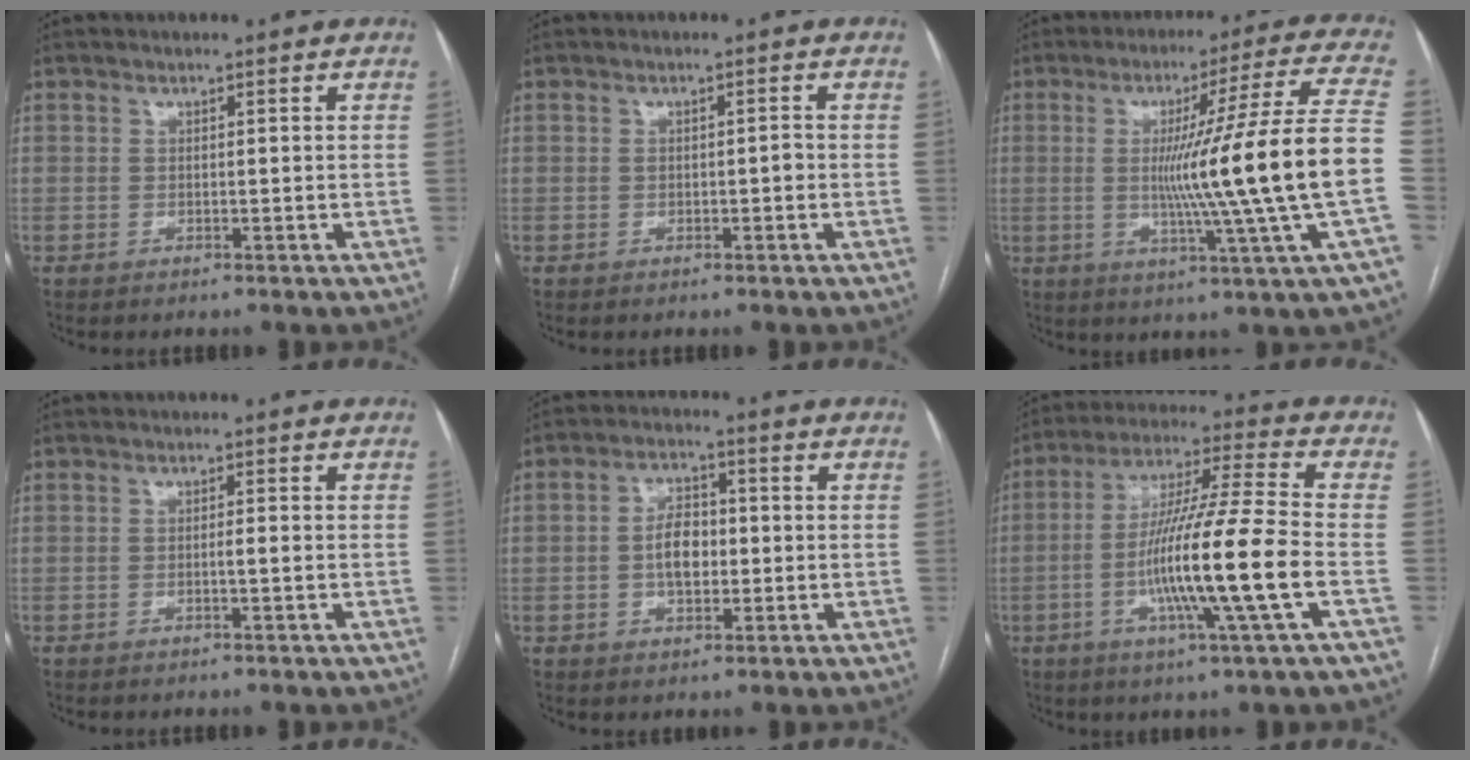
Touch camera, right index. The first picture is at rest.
{"total": 1.4, "force": [-0.3, 0.6, 1.2], "torque": [-0.019, 0.004, -0.003]}
{"total": 20.1, "force": [-1.7, -3.0, 19.8], "torque": [-0.270, -0.004, -0.039]}
{"total": 1.1, "force": [-0.4, -0.1, 1.1], "torque": [-0.017, 0.001, -0.006]}
{"total": 5.6, "force": [-0.4, 3.4, 4.5], "torque": [-0.085, 0.016, -0.005]}
{"total": 16.1, "force": [-3.9, -1.2, 15.6], "torque": [-0.290, -0.008, -0.080]}